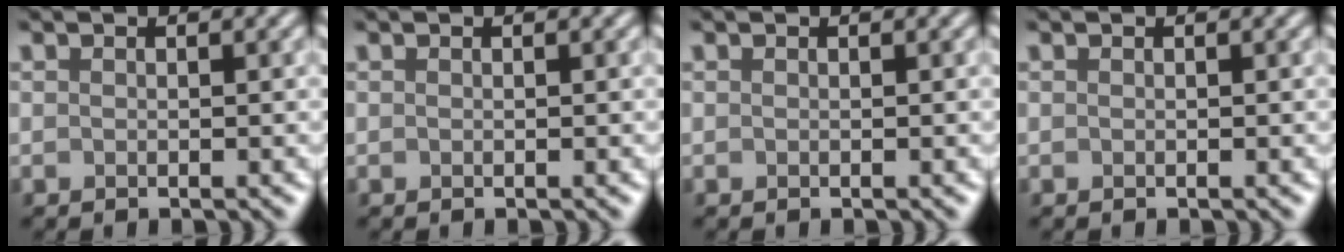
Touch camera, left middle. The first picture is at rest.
{"total": 0.0}
{"total": 0.0}
{"total": 0.0}